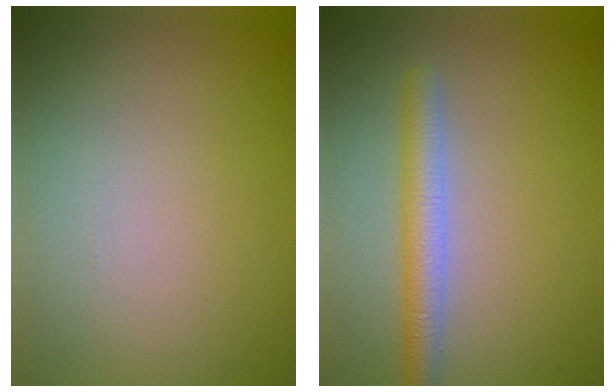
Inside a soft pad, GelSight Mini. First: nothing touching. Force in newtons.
{"total": 3.0, "press": 3.0, "slide": 0.1}